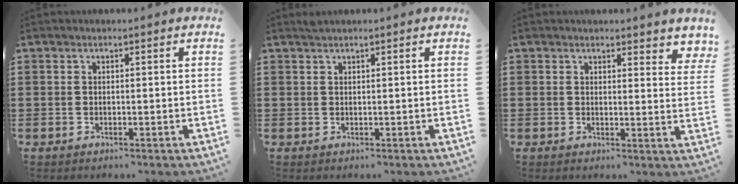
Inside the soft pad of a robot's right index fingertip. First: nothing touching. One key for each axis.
{"total": 0.6, "fx": 0.5, "fy": 0.0, "fz": 0.2, "tx": -0.007, "ty": -0.002, "tz": 0.011}
{"total": 2.5, "fx": 2.3, "fy": 0.8, "fz": 0.4, "tx": 0.001, "ty": -0.004, "tz": 0.041}